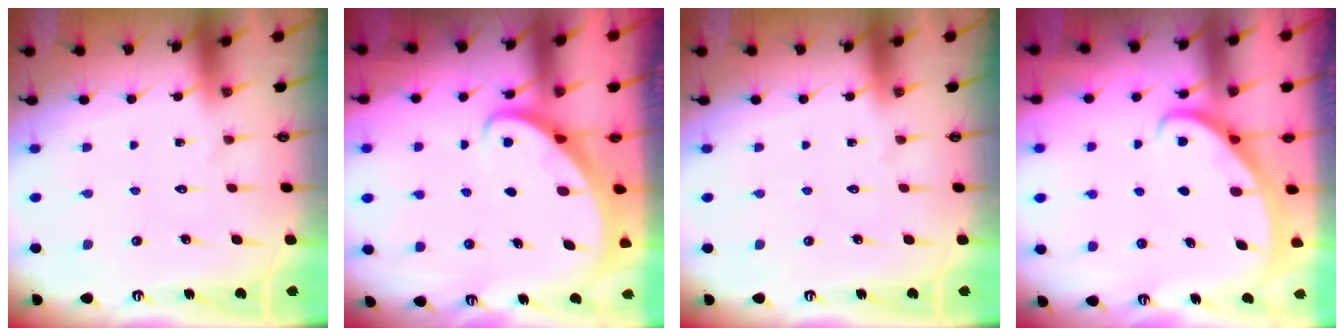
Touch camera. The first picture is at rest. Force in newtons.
{"total": 2.6, "press": 2.6, "slide": 0.3}
{"total": 0.0}
{"total": 2.8, "press": 2.7, "slide": 0.4}